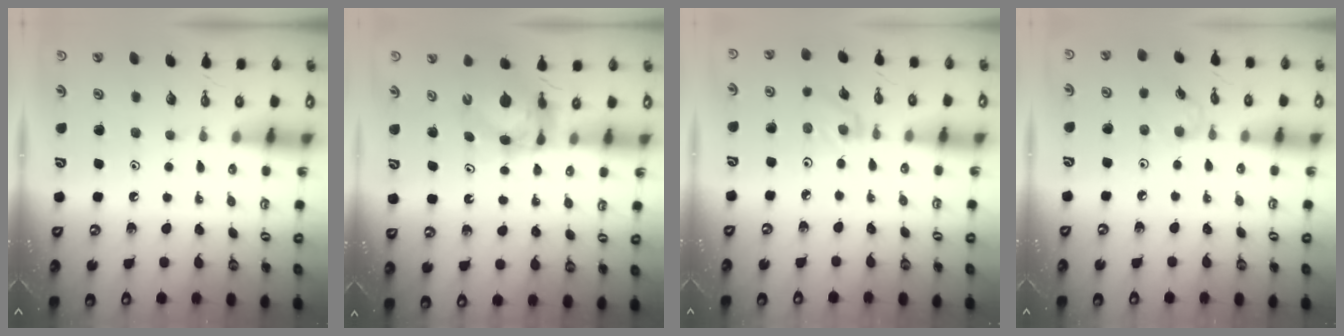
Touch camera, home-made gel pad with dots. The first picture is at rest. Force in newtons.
{"total": 5.6, "press": 5.6, "slide": 0.3}
{"total": 1.2, "press": 1.1, "slide": 0.2}
{"total": 2.5, "press": 2.5, "slide": 0.4}